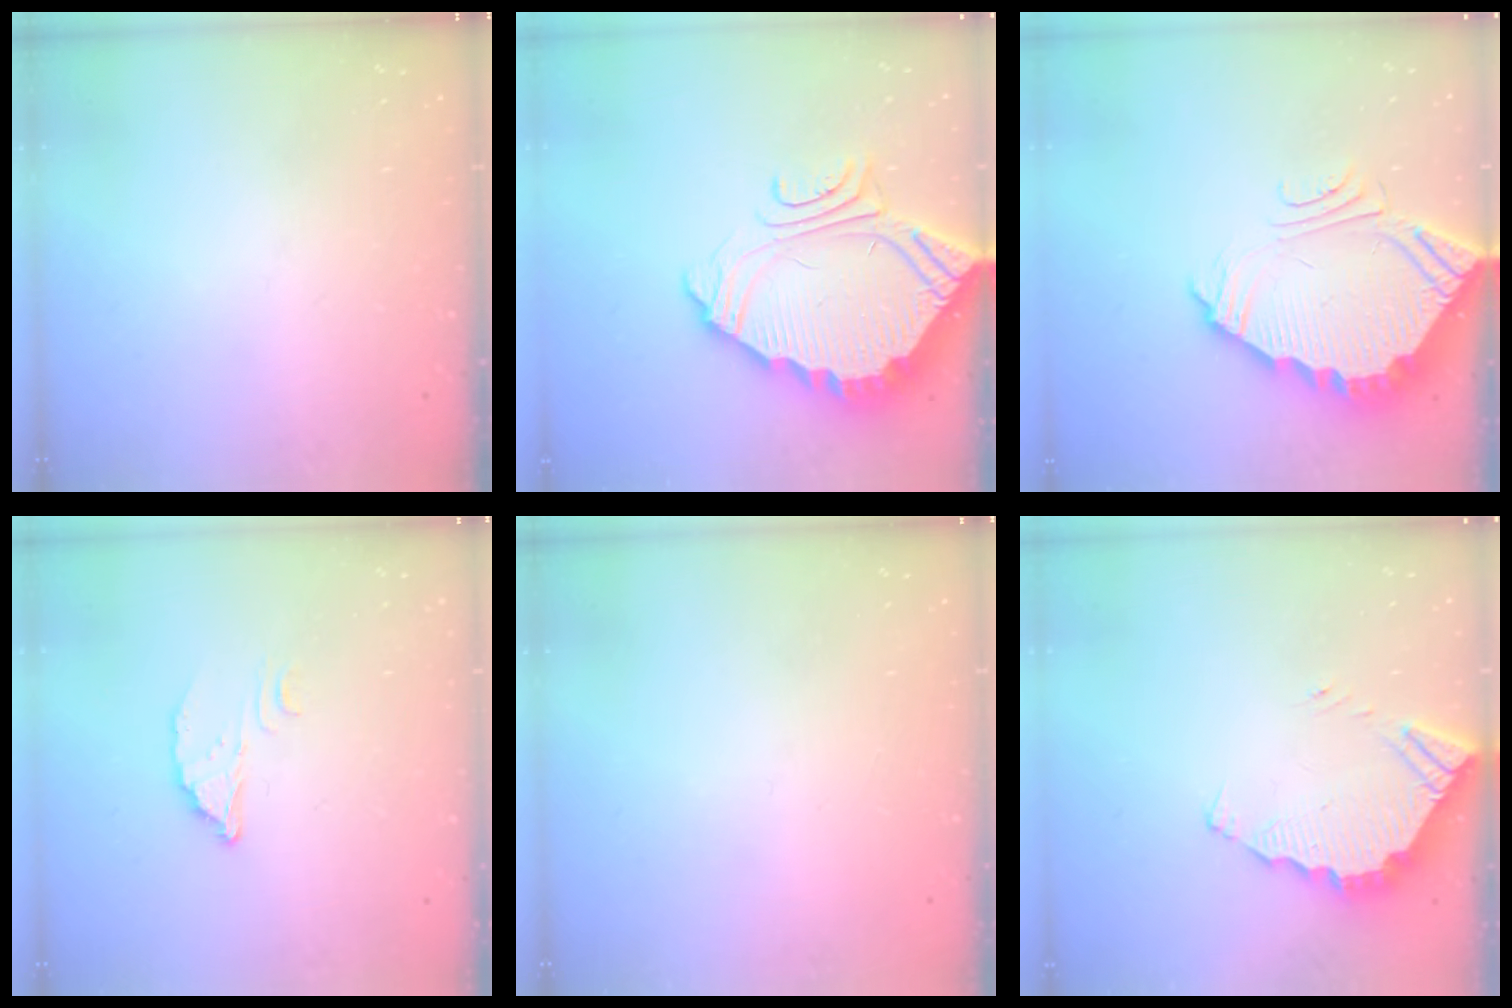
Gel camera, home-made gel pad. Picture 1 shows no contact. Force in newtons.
{"total": 8.9, "press": 8.9, "slide": 0.6}
{"total": 5.8, "press": 5.8, "slide": 0.4}
{"total": 2.8, "press": 2.8, "slide": 0.2}
{"total": 2.1, "press": 2.1, "slide": 0.1}
{"total": 3.7, "press": 3.7, "slide": 0.2}